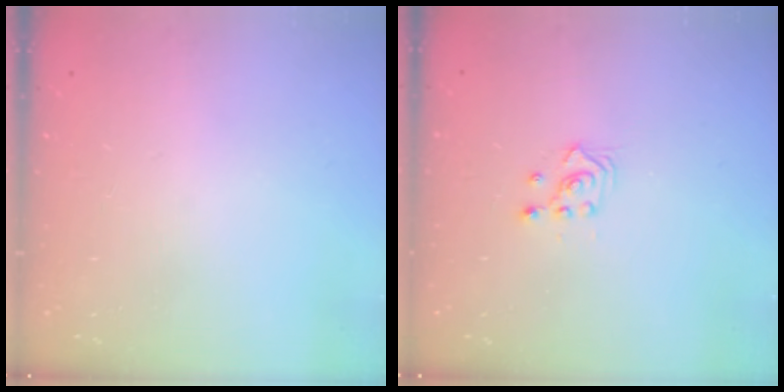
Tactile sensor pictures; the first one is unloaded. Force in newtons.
{"total": 2.9, "press": 2.9, "slide": 0.2}